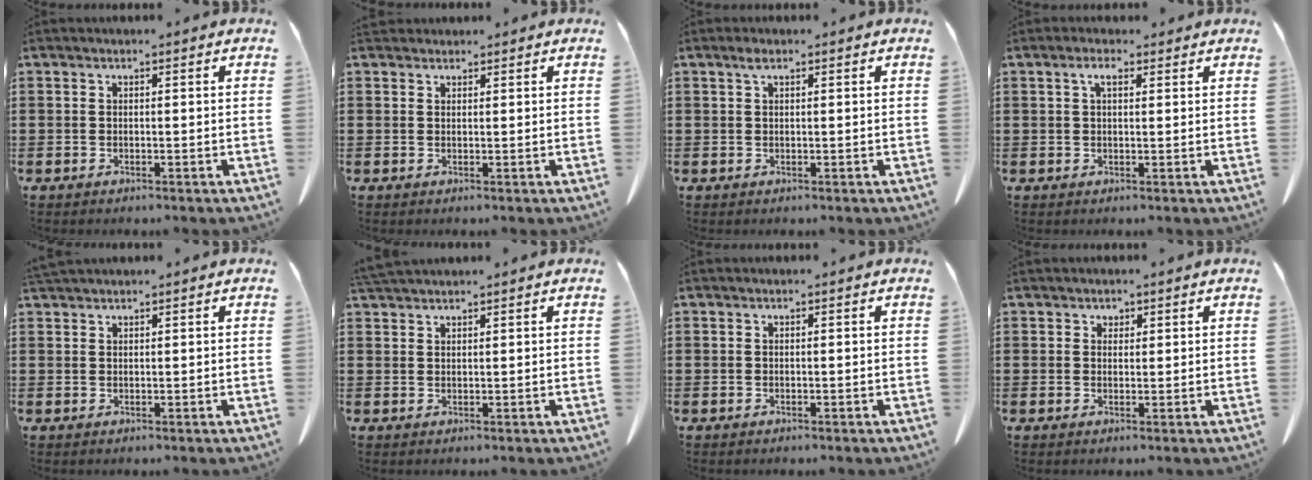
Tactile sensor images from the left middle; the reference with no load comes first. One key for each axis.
{"total": 1.1, "fx": 1.1, "fy": 0.4, "fz": 0.0, "tx": -0.003, "ty": 0.001, "tz": 0.022}
{"total": 1.2, "fx": 0.6, "fy": 0.4, "fz": 1.0, "tx": -0.022, "ty": 0.002, "tz": 0.010}
{"total": 2.6, "fx": 1.4, "fy": 1.0, "fz": 2.0, "tx": -0.043, "ty": 0.006, "tz": 0.023}
{"total": 1.2, "fx": 1.2, "fy": 0.0, "fz": 0.3, "tx": -0.009, "ty": -0.002, "tz": 0.023}
{"total": 2.1, "fx": 2.0, "fy": 0.2, "fz": 0.5, "tx": -0.016, "ty": 0.001, "tz": 0.040}
{"total": 0.0}
{"total": 1.2, "fx": 0.9, "fy": 0.7, "fz": 0.1, "tx": 0.004, "ty": -0.003, "tz": 0.018}